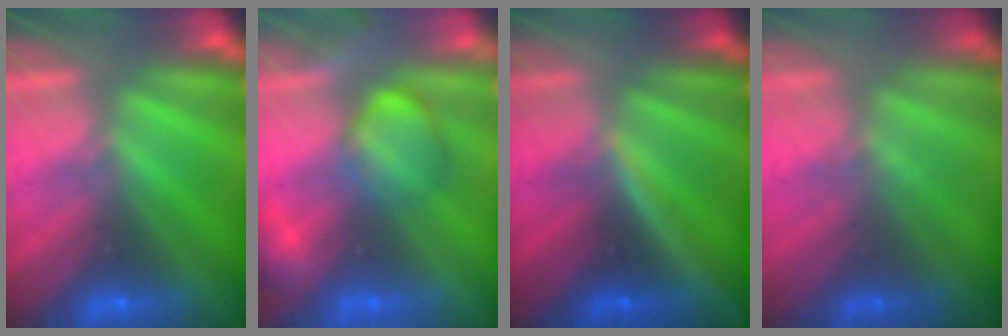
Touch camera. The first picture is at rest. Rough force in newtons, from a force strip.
{"total": 2.4}
{"total": 3.9}
{"total": 1.3}